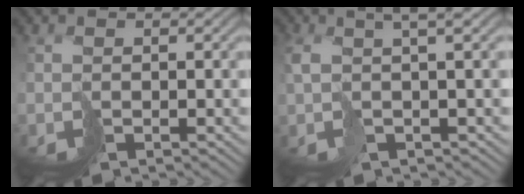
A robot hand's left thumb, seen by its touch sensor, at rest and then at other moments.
{"total": 5.5, "force": [1.3, 1.4, 5.2], "torque": [-0.081, 0.012, 0.018]}